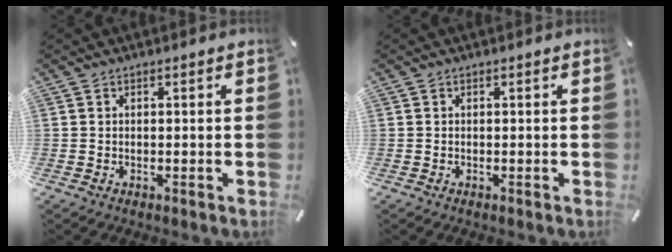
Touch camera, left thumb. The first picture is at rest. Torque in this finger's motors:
{"motor_torque": [-0.32, -0.18, 0.19, 0.00, -0.02]}